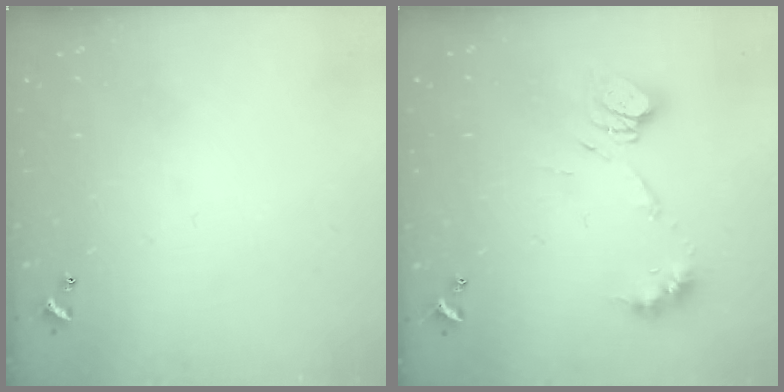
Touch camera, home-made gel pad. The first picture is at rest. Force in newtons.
{"total": 10.9, "press": 10.9, "slide": 1.0}